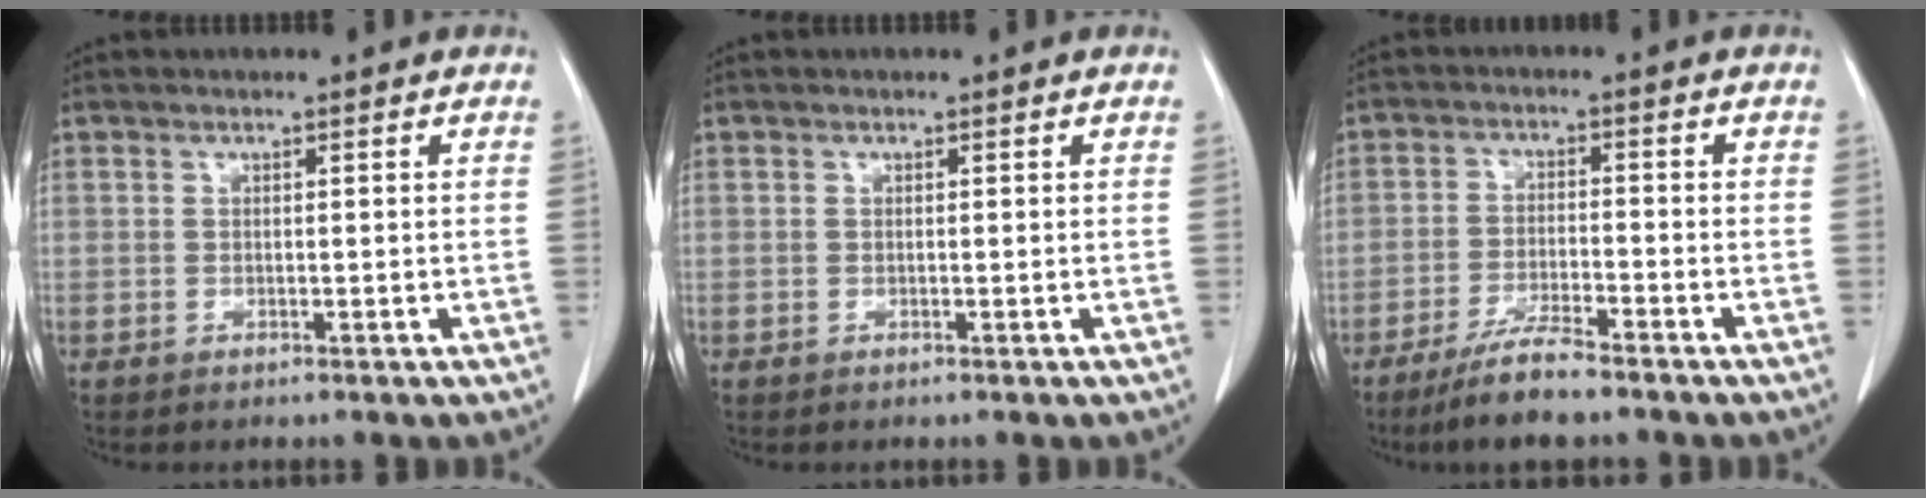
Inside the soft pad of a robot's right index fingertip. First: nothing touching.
{"total": 0.0}
{"total": 6.3, "force": [-5.1, 0.7, 3.7], "torque": [-0.076, -0.015, -0.095]}